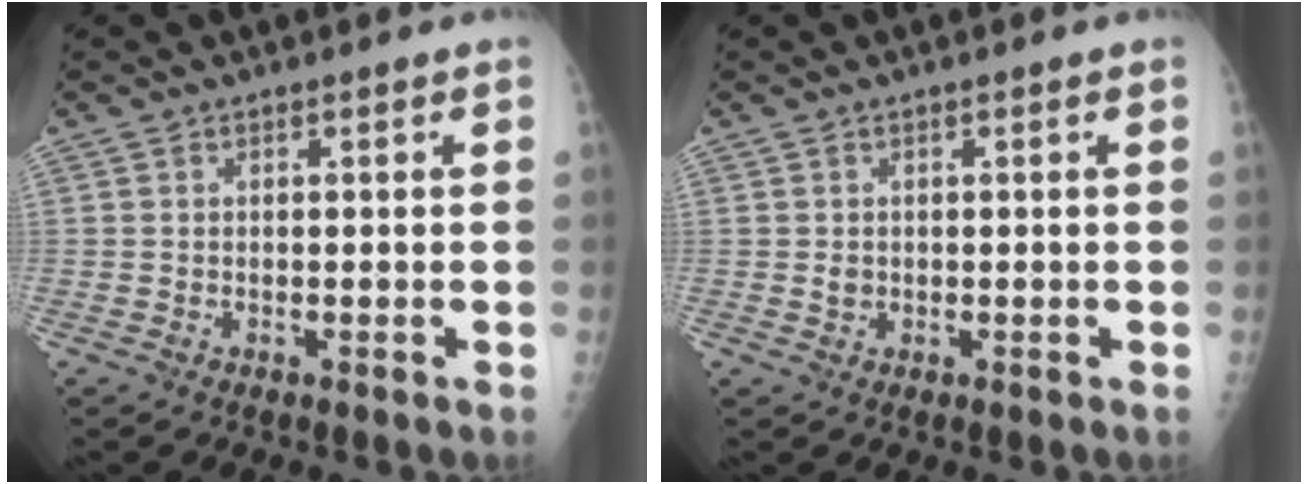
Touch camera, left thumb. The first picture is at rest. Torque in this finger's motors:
{"motor_torque": [0.41, 0.46, 0.30, -0.11, 0.00]}